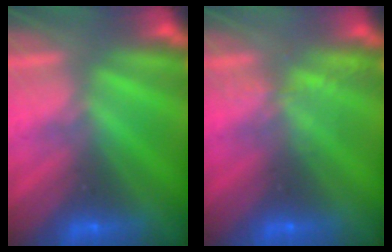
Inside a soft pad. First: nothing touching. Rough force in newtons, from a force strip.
{"total": 2.2}